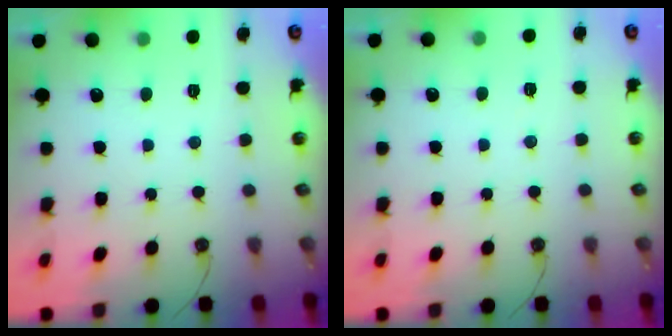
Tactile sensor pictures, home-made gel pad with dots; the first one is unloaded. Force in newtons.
{"total": 2.0, "press": 0.8, "slide": 1.8}